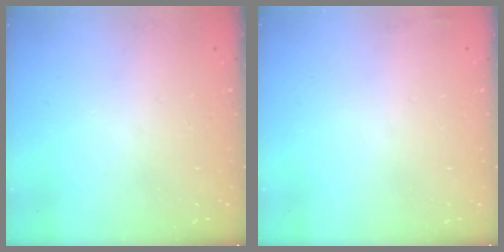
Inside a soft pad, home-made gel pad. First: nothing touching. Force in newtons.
{"total": 2.9, "press": 2.4, "slide": 1.6}